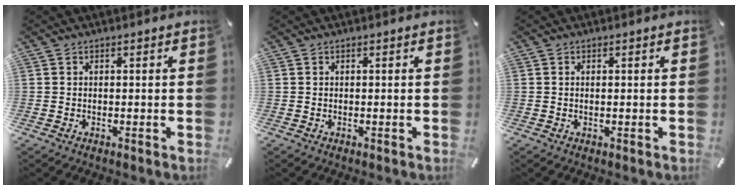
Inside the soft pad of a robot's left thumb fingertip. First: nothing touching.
{"total": 0.0}
{"total": 0.5, "force": [0.0, 0.0, 0.5], "torque": [-0.009, -0.003, 0.000]}